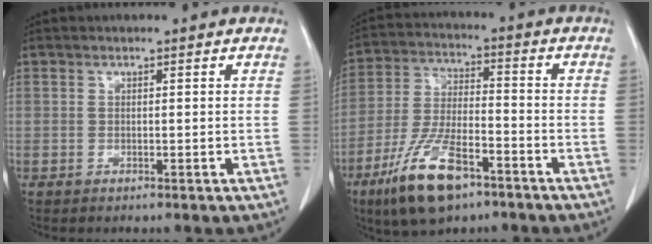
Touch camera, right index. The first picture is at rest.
{"total": 13.2, "force": [-7.9, 4.1, 9.7], "torque": [-0.201, -0.015, -0.143]}